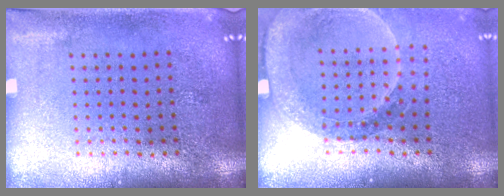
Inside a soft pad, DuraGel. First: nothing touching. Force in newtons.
{"total": 1.5, "press": 1.5, "slide": 0.3}